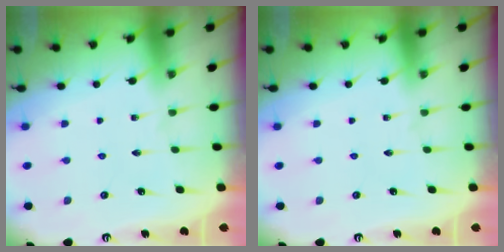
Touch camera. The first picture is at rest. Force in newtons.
{"total": 0.0}